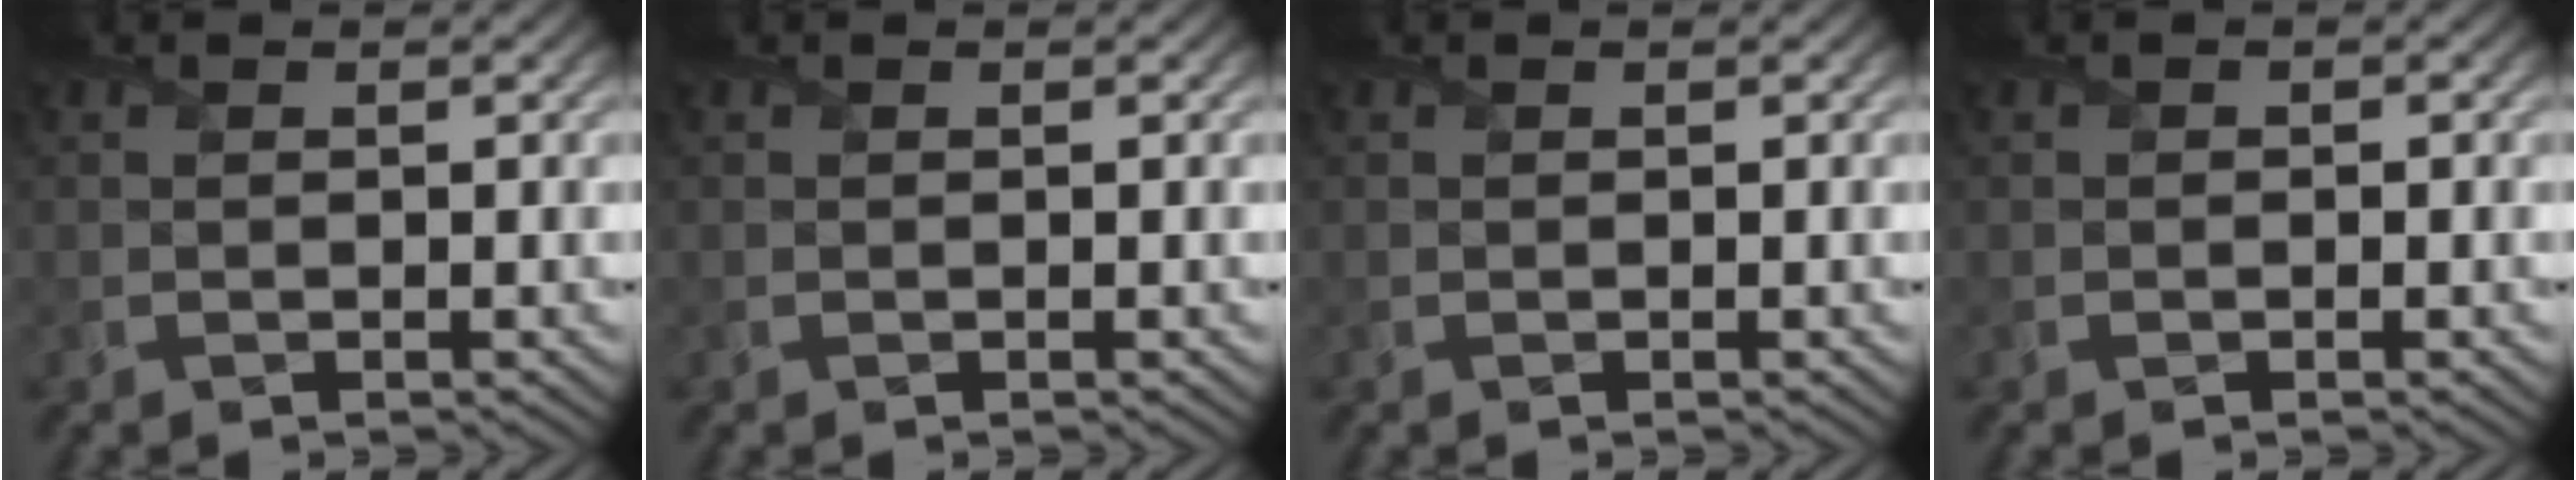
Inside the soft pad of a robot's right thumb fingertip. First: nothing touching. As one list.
[{"total": 0.0}, {"total": 0.0}, {"total": 0.5, "force": [-0.2, 0.5, 0.1], "torque": [-0.001, -0.005, -0.005]}]